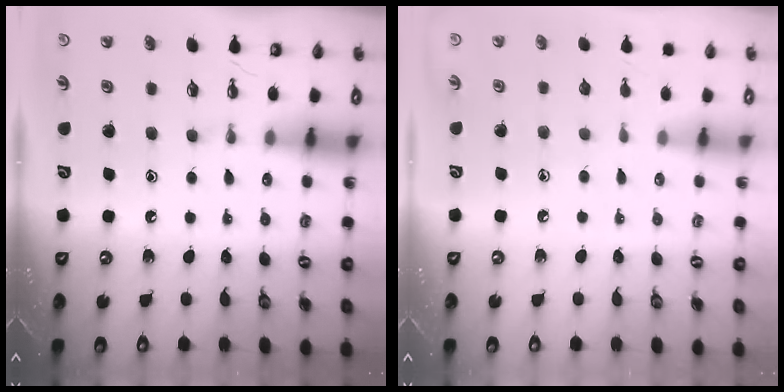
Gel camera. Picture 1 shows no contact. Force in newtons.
{"total": 3.8, "press": 3.7, "slide": 0.4}